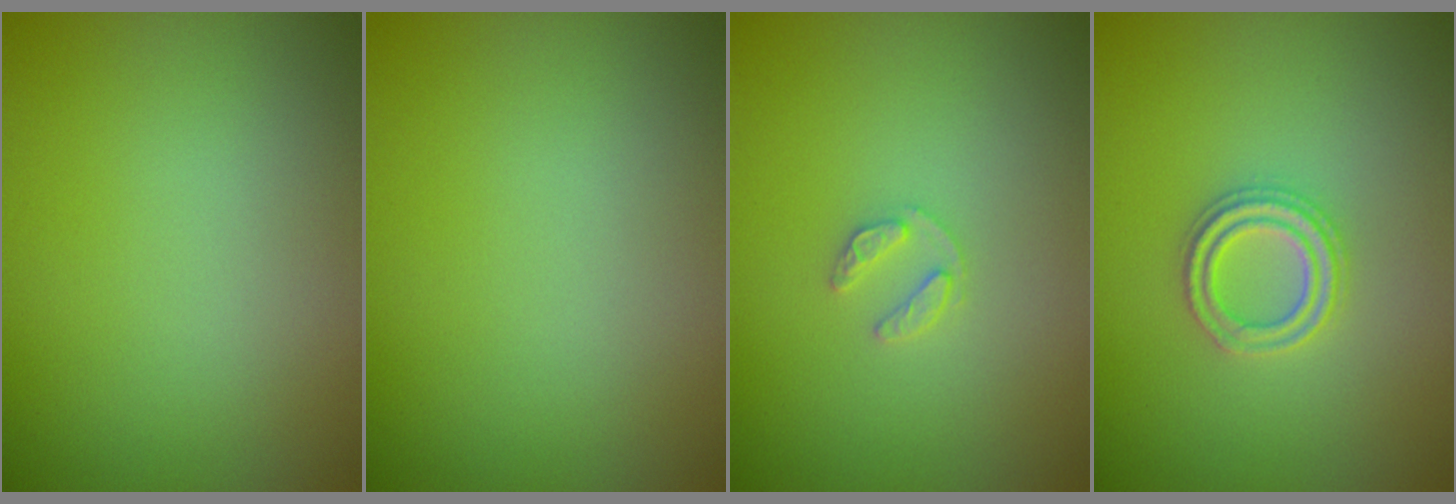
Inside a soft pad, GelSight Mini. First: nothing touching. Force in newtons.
{"total": 0.0}
{"total": 1.3, "press": 1.3, "slide": 0.2}
{"total": 2.4, "press": 2.3, "slide": 0.5}